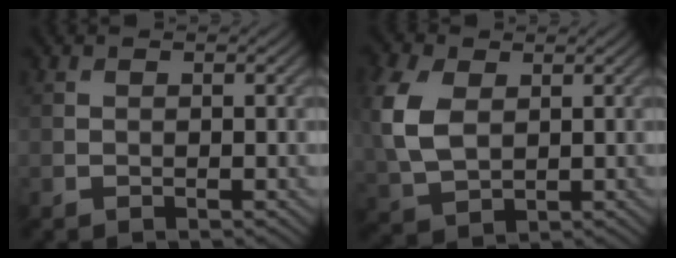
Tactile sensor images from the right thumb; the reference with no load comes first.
{"total": 8.4, "force": [1.6, 5.6, 6.0], "torque": [-0.191, 0.005, 0.034]}